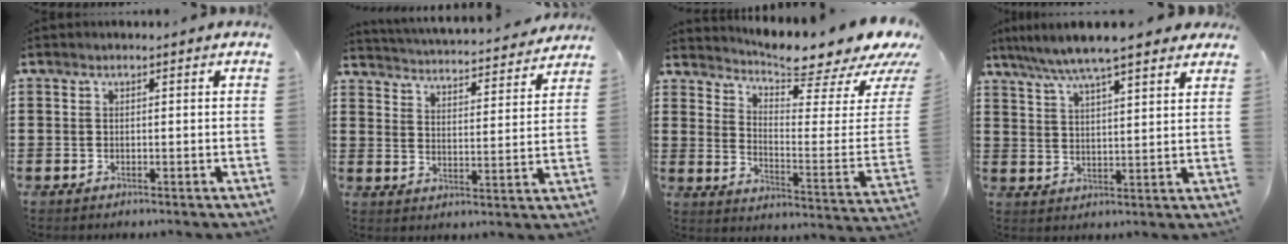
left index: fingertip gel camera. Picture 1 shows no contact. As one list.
[{"total": 3.8, "force": [3.7, -0.5, 0.2], "torque": [-0.026, -0.040, 0.058]}, {"total": 7.3, "force": [6.8, 0.1, 2.6], "torque": [-0.061, -0.072, 0.111]}, {"total": 7.0, "force": [5.9, 0.6, 3.8], "torque": [-0.093, -0.016, 0.103]}]